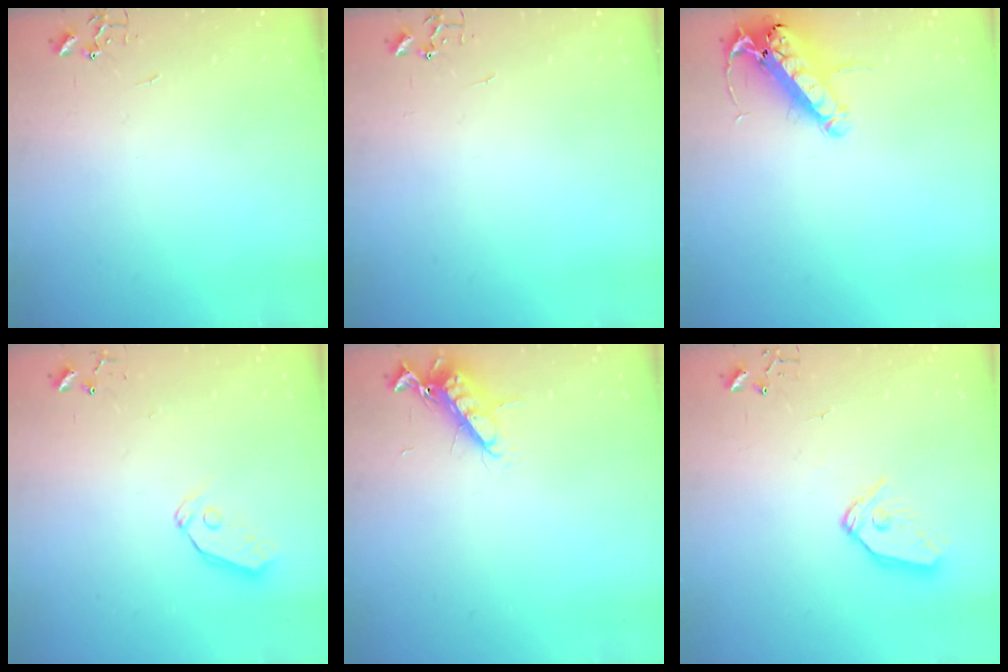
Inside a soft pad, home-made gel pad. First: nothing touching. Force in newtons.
{"total": 0.0}
{"total": 14.7, "press": 14.5, "slide": 2.6}
{"total": 6.0, "press": 6.0, "slide": 0.5}
{"total": 11.1, "press": 11.1, "slide": 1.3}
{"total": 9.9, "press": 9.8, "slide": 1.2}